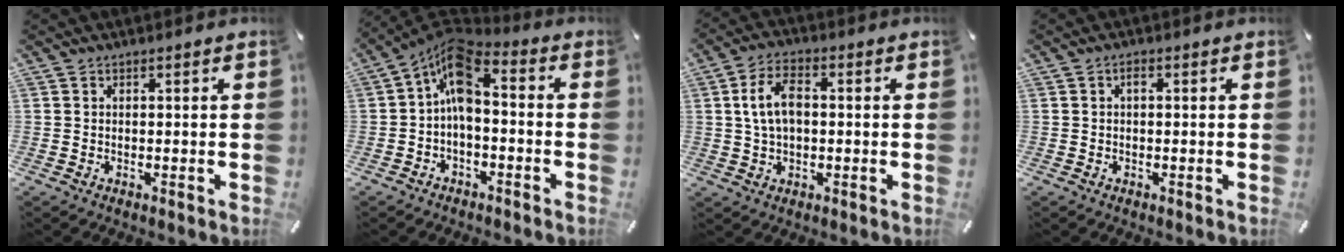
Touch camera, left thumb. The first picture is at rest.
{"total": 9.3, "force": [0.5, 5.5, 7.6], "torque": [-0.148, -0.008, 0.010]}
{"total": 7.7, "force": [0.8, 4.7, 6.0], "torque": [-0.118, 0.008, 0.012]}
{"total": 0.9, "force": [0.0, 0.4, 0.9], "torque": [-0.018, 0.004, -0.002]}